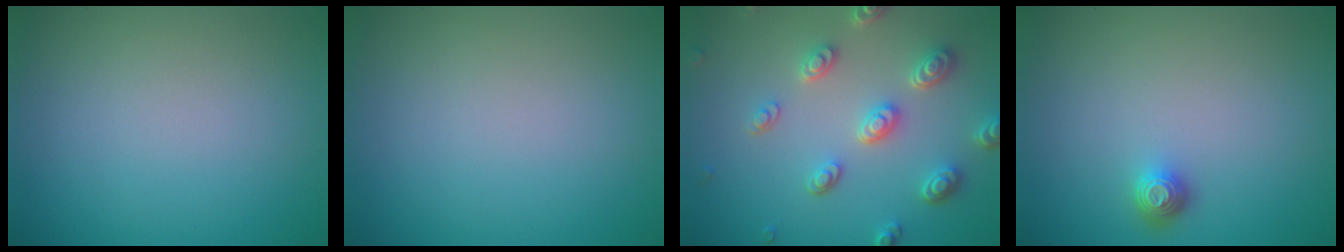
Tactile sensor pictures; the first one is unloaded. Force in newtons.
{"total": 0.0}
{"total": 4.6, "press": 3.8, "slide": 2.7}
{"total": 1.3, "press": 1.1, "slide": 0.7}